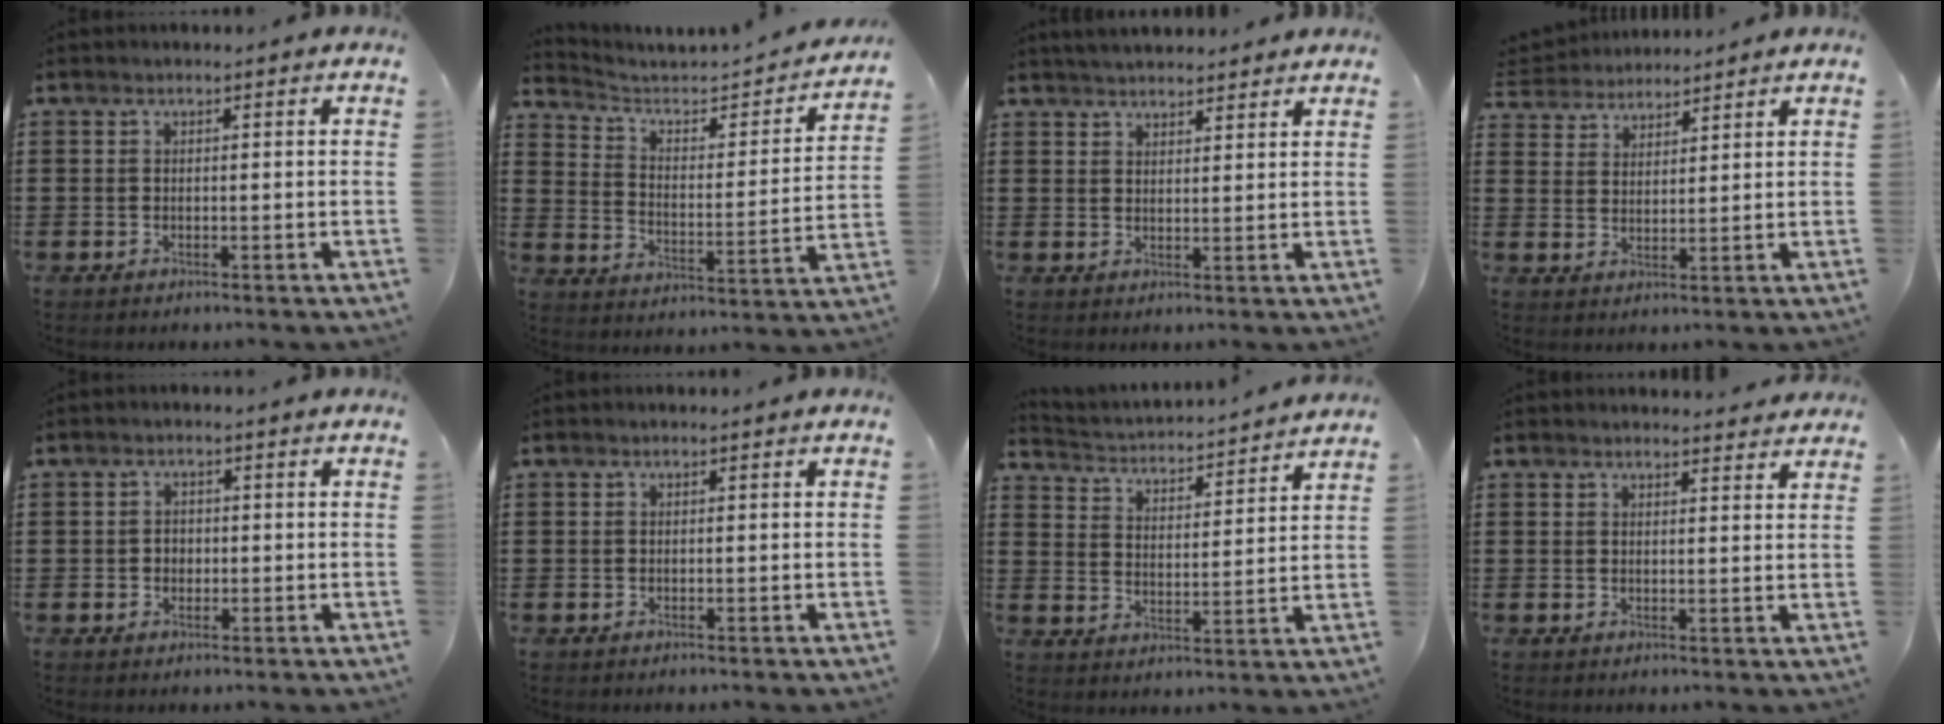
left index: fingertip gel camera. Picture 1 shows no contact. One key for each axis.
{"total": 3.3, "fx": 2.7, "fy": 1.4, "fz": 1.2, "tx": -0.045, "ty": -0.023, "tz": 0.037}
{"total": 3.0, "fx": 3.0, "fy": 0.2, "fz": 0.2, "tx": -0.011, "ty": -0.004, "tz": 0.057}
{"total": 3.7, "fx": 3.6, "fy": 1.1, "fz": -0.2, "tx": -0.015, "ty": -0.012, "tz": 0.065}
{"total": 1.7, "fx": -0.2, "fy": 1.5, "fz": 0.7, "tx": -0.018, "ty": 0.006, "tz": -0.006}
{"total": 0.0}
{"total": 2.6, "fx": 2.6, "fy": -0.1, "fz": -0.1, "tx": -0.019, "ty": -0.031, "tz": 0.035}
{"total": 2.3, "fx": 2.2, "fy": 0.1, "fz": 0.2, "tx": -0.002, "ty": -0.007, "tz": 0.042}